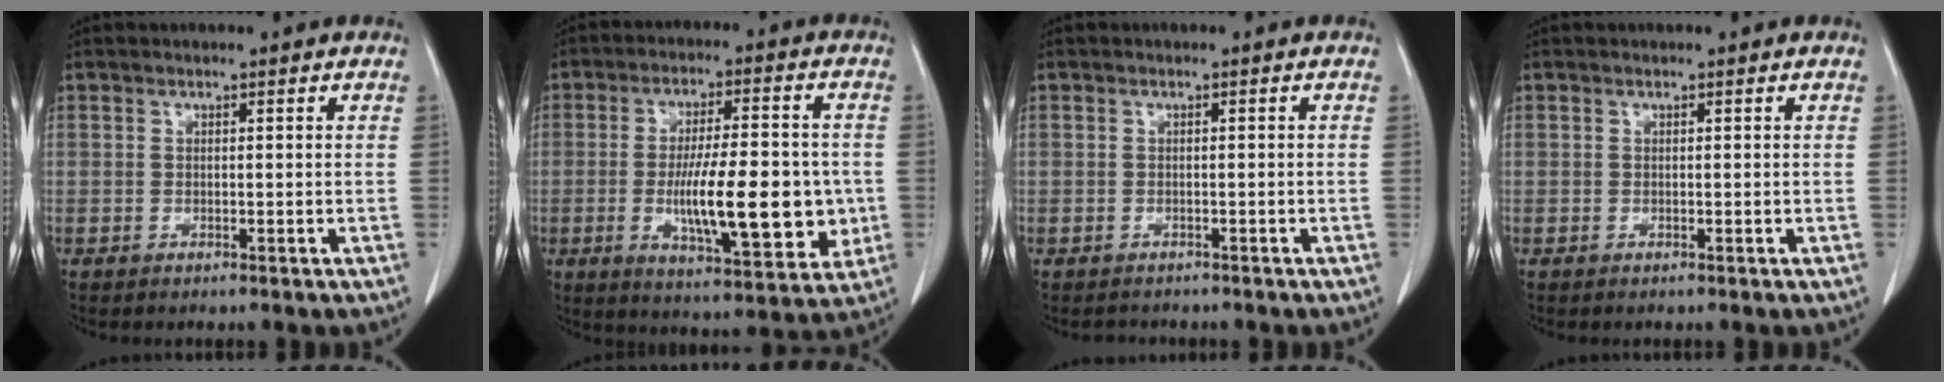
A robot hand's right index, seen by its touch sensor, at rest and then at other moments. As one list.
[{"total": 15.9, "force": [-2.1, 4.3, 15.1], "torque": [-0.243, -0.001, -0.025]}, {"total": 1.4, "force": [-1.2, 0.6, 0.0], "torque": [-0.003, -0.001, -0.018]}, {"total": 0.0}]